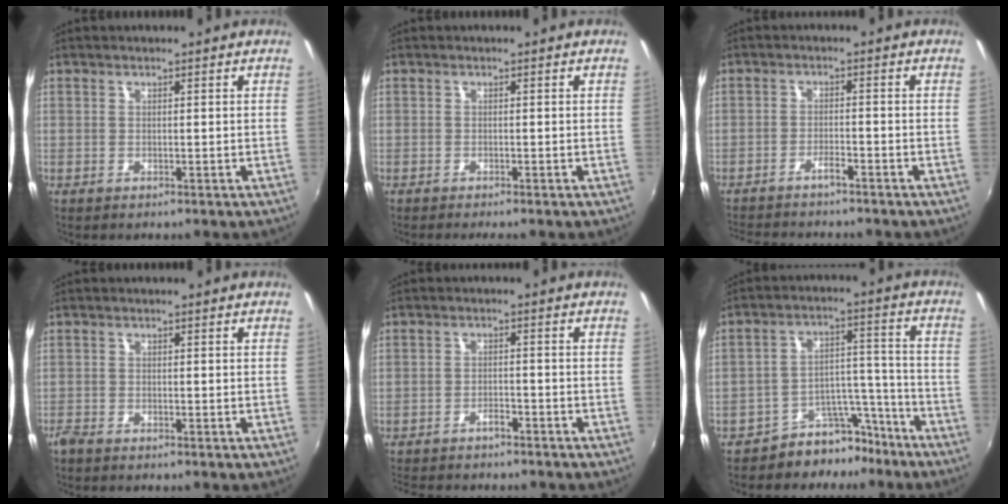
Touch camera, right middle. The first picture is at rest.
{"total": 1.2, "force": [-1.1, -0.1, 0.5], "torque": [-0.009, -0.008, -0.018]}
{"total": 6.4, "force": [-5.8, 0.5, 2.8], "torque": [-0.066, -0.004, -0.095]}
{"total": 1.7, "force": [-1.5, 0.3, 0.7], "torque": [-0.017, -0.008, -0.032]}
{"total": 5.9, "force": [-5.3, 1.5, 2.1], "torque": [-0.061, -0.005, -0.082]}
{"total": 8.6, "force": [-7.4, 4.3, 1.4], "torque": [-0.011, 0.053, -0.108]}